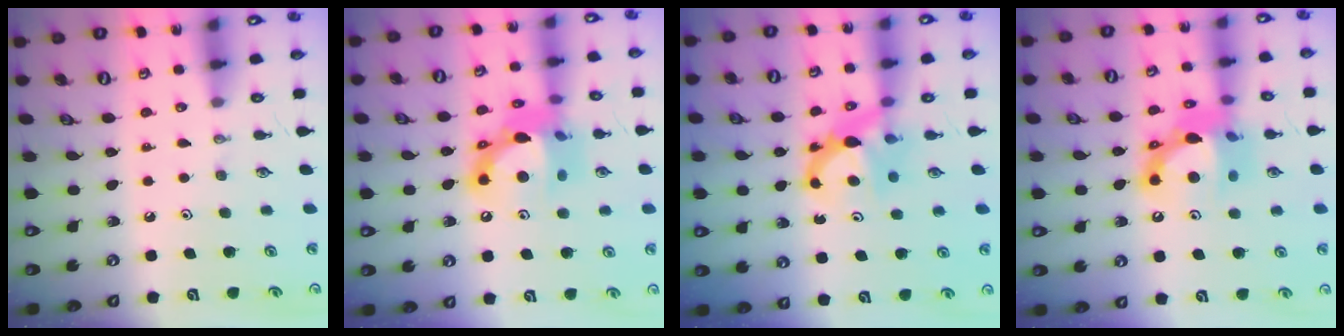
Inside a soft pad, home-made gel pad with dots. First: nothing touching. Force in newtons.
{"total": 15.2, "press": 15.2, "slide": 0.3}
{"total": 6.8, "press": 6.8, "slide": 0.3}
{"total": 14.6, "press": 14.6, "slide": 1.0}